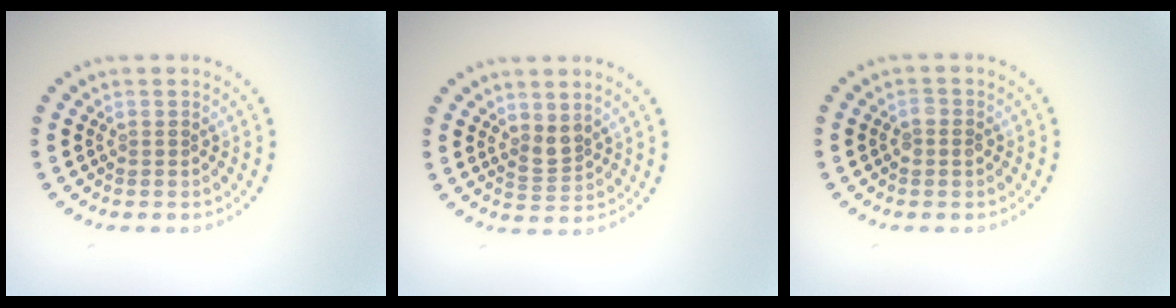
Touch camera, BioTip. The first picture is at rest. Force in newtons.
{"total": 1.8, "press": 1.5, "slide": 1.0}
{"total": 1.0, "press": 1.0, "slide": 0.1}